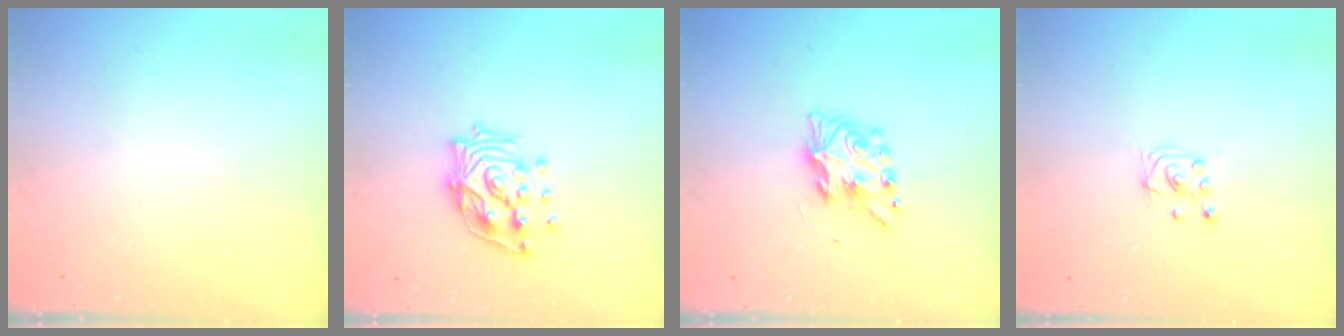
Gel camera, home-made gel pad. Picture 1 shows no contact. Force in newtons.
{"total": 14.2, "press": 14.1, "slide": 1.9}
{"total": 8.3, "press": 8.2, "slide": 0.2}
{"total": 2.0, "press": 2.0, "slide": 0.2}